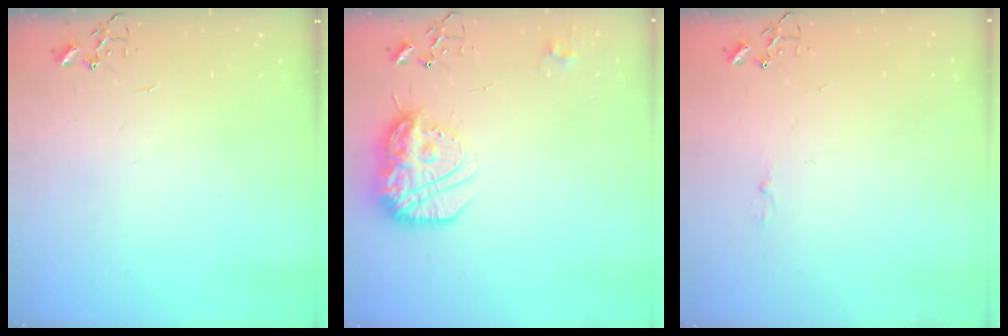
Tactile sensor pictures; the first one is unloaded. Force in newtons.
{"total": 17.7, "press": 17.6, "slide": 1.8}
{"total": 3.4, "press": 3.4, "slide": 0.5}